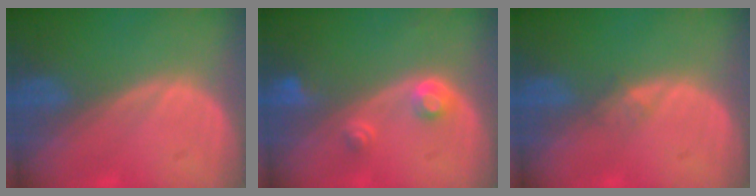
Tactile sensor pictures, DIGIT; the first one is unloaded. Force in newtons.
{"total": 2.9, "press": 2.7, "slide": 1.0}
{"total": 1.1, "press": 1.0, "slide": 0.1}